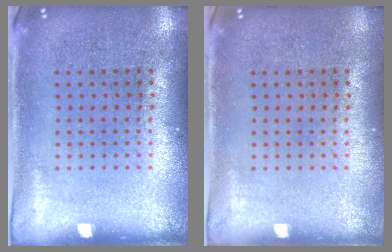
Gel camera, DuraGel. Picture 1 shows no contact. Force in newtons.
{"total": 0.0}